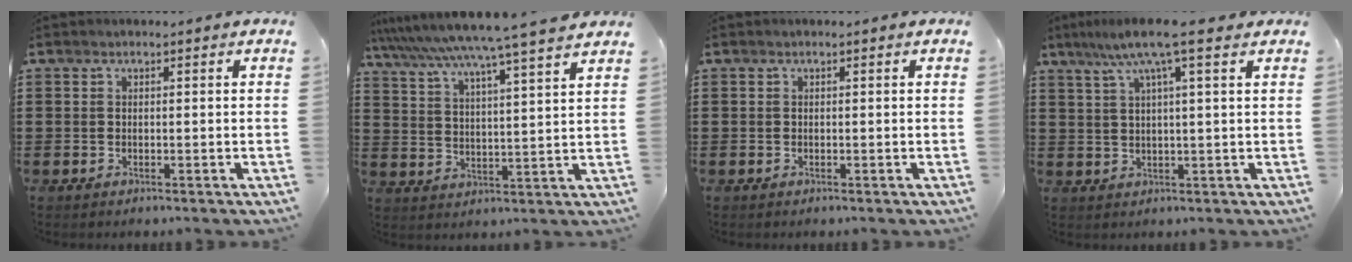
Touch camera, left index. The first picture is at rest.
{"total": 6.8, "force": [6.1, -1.2, 2.8], "torque": [-0.077, -0.043, 0.099]}
{"total": 0.0}
{"total": 7.9, "force": [4.7, 0.4, 6.3], "torque": [-0.136, 0.002, 0.079]}